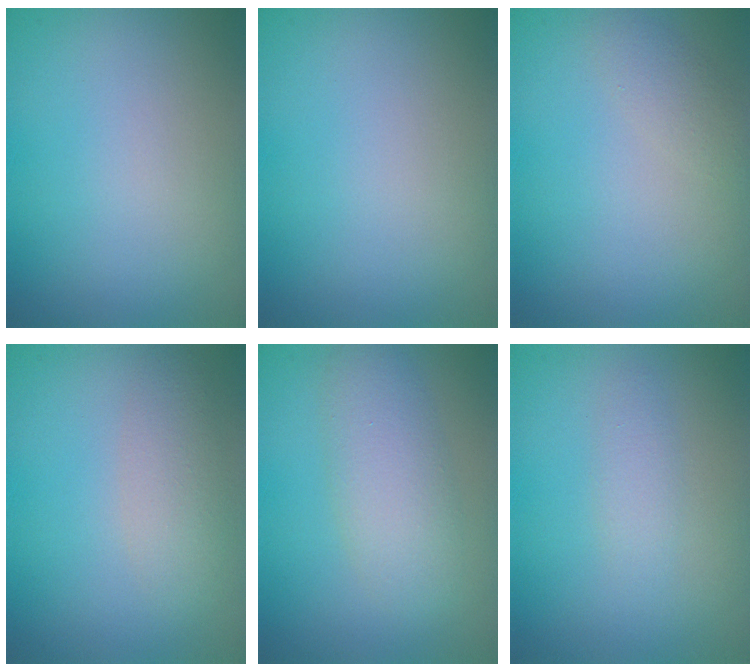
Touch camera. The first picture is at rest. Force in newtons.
{"total": 0.0}
{"total": 1.3, "press": 1.3, "slide": 0.1}
{"total": 2.3, "press": 2.3, "slide": 0.2}
{"total": 4.0, "press": 4.0, "slide": 0.3}
{"total": 1.3, "press": 1.3, "slide": 0.0}